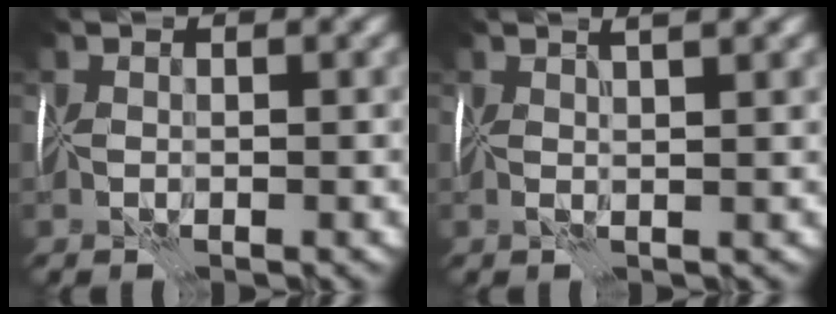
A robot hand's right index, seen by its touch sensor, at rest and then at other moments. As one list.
[{"total": 1.9, "force": [1.0, -0.7, 1.4], "torque": [-0.015, -0.002, 0.017]}]